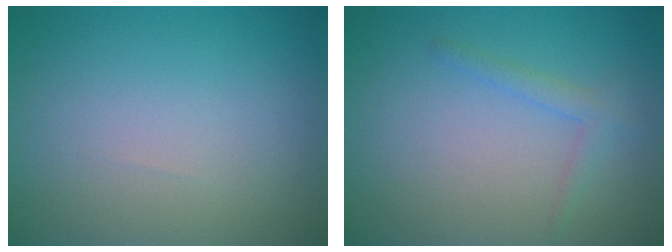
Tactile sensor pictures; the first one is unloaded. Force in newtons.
{"total": 1.4, "press": 1.4, "slide": 0.1}